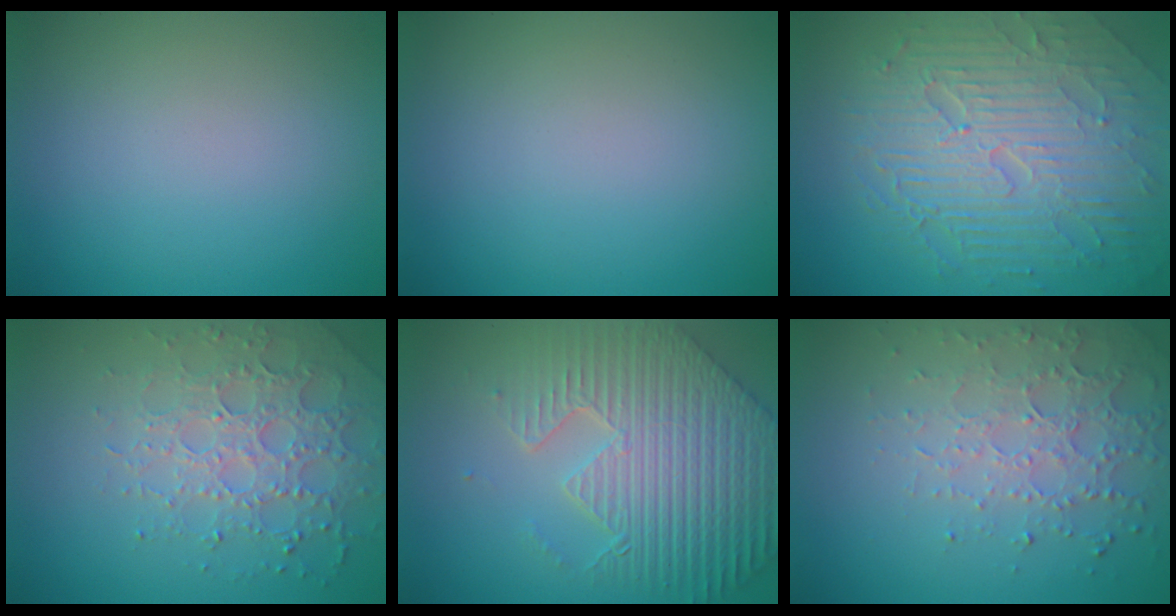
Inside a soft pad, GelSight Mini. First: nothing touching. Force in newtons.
{"total": 0.0}
{"total": 9.4, "press": 6.2, "slide": 7.0}
{"total": 3.9, "press": 3.9, "slide": 0.6}
{"total": 9.3, "press": 6.4, "slide": 6.7}
{"total": 4.6, "press": 3.3, "slide": 3.2}